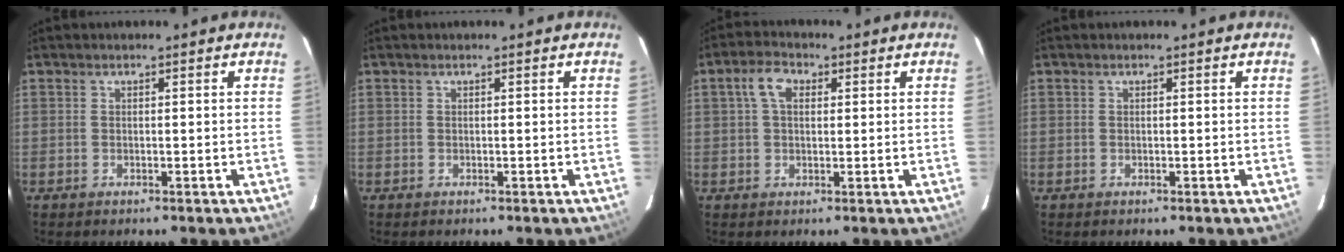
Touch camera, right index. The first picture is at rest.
{"total": 0.0}
{"total": 4.7, "force": [1.4, 3.0, 3.3], "torque": [-0.065, 0.017, 0.026]}
{"total": 0.0}